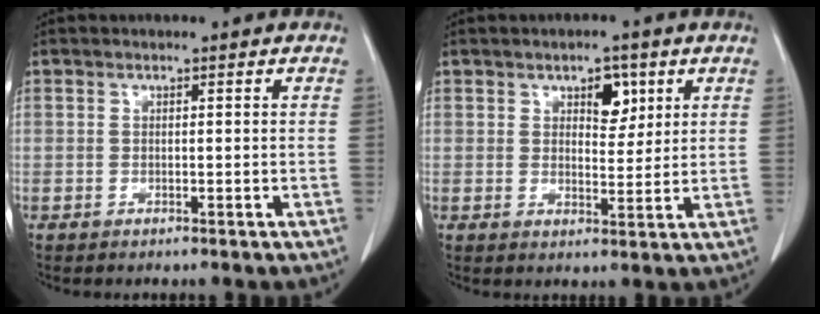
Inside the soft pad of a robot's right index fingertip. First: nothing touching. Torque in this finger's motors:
{"motor_torque": [0.12, 0.19, 0.11, 0.03]}